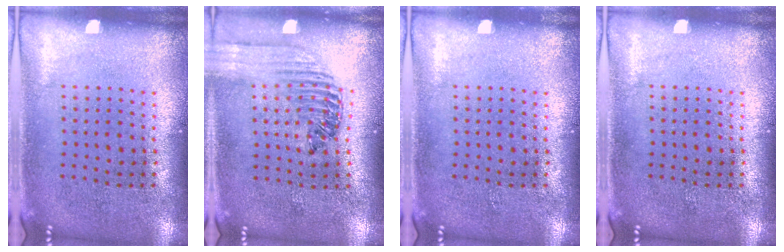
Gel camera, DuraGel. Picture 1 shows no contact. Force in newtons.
{"total": 1.4, "press": 1.4, "slide": 0.4}
{"total": 0.0}
{"total": 0.0}